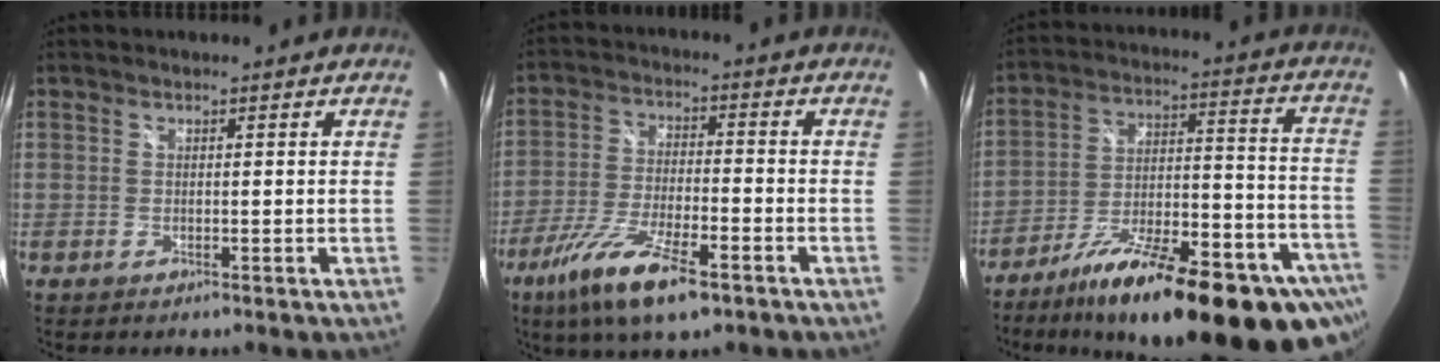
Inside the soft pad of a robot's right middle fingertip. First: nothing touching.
{"total": 13.6, "force": [-8.3, 3.5, 10.1], "torque": [-0.214, -0.030, -0.152]}
{"total": 31.9, "force": [-22.2, 9.1, 21.0], "torque": [-0.294, -0.016, -0.308]}